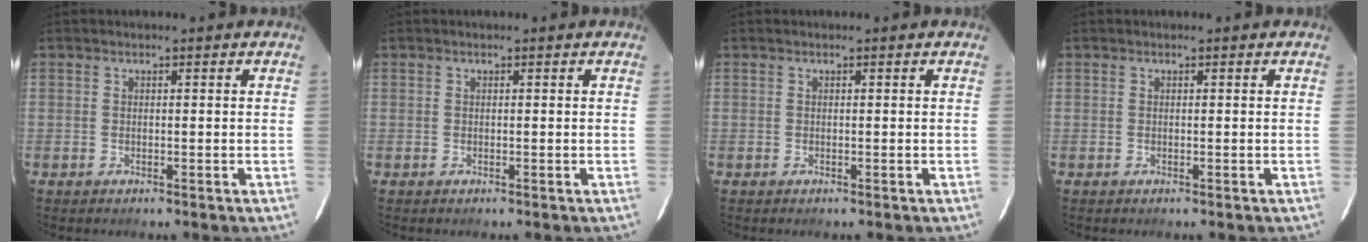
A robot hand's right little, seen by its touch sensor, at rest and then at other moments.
{"total": 0.0}
{"total": 0.0}
{"total": 0.0}